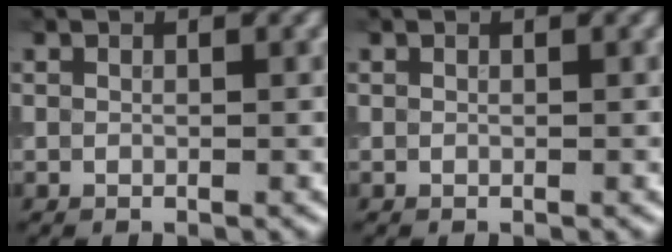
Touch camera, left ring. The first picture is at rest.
{"total": 0.0}